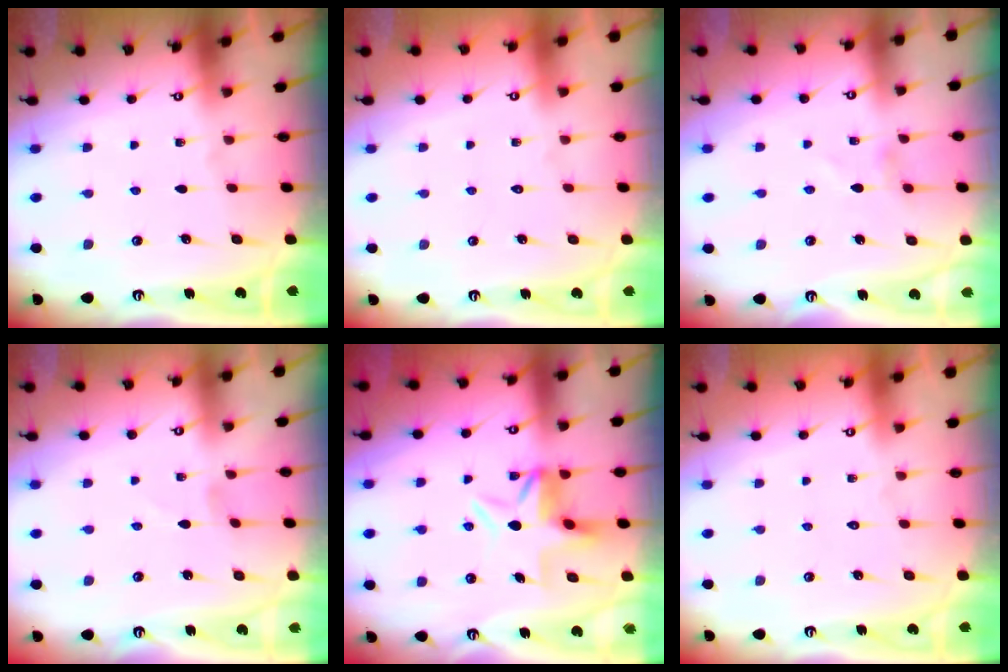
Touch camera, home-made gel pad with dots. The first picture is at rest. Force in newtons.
{"total": 1.6, "press": 1.6, "slide": 0.1}
{"total": 0.0}
{"total": 0.0}
{"total": 5.5, "press": 5.3, "slide": 1.7}
{"total": 1.7, "press": 1.7, "slide": 0.1}